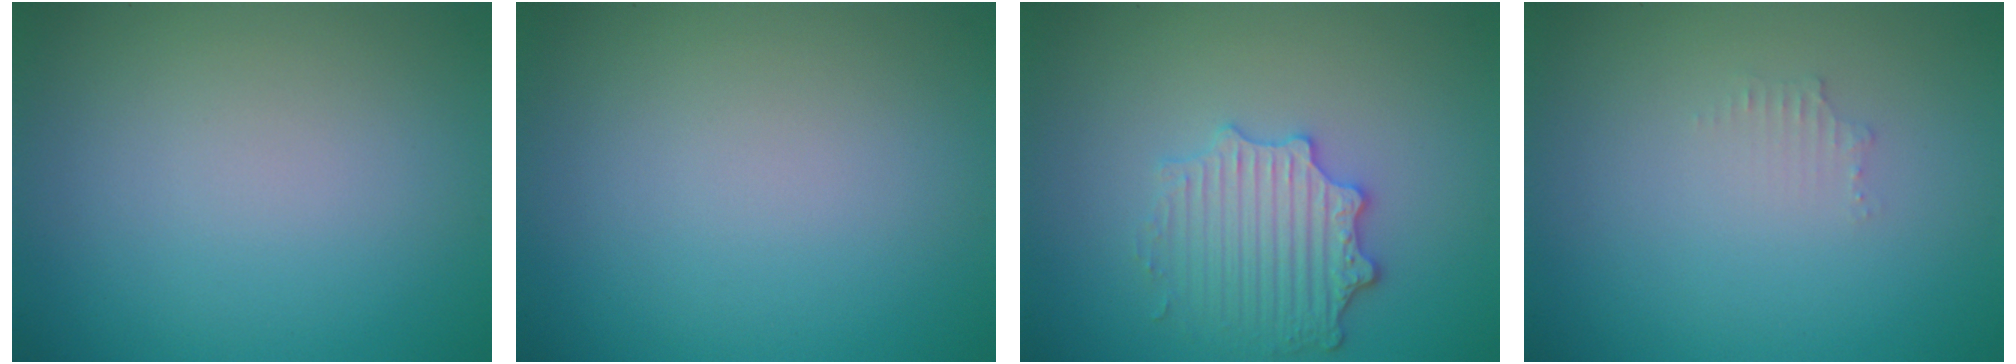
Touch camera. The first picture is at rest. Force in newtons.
{"total": 0.0}
{"total": 3.6, "press": 3.3, "slide": 1.5}
{"total": 0.9, "press": 0.8, "slide": 0.1}